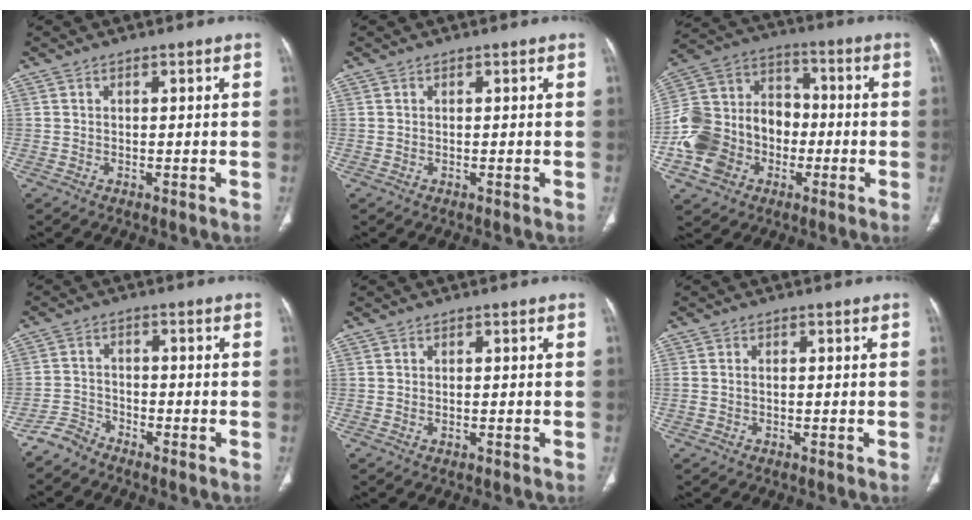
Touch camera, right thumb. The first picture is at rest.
{"total": 0.0}
{"total": 18.5, "force": [-5.1, 14.9, 9.7], "torque": [-0.165, 0.059, -0.091]}
{"total": 3.5, "force": [-3.3, 1.1, -0.1], "torque": [0.008, 0.012, -0.072]}
{"total": 0.7, "force": [-0.2, 0.4, 0.5], "torque": [-0.012, 0.005, 0.000]}
{"total": 1.1, "force": [-0.2, 0.8, 0.7], "torque": [-0.022, 0.007, 0.000]}